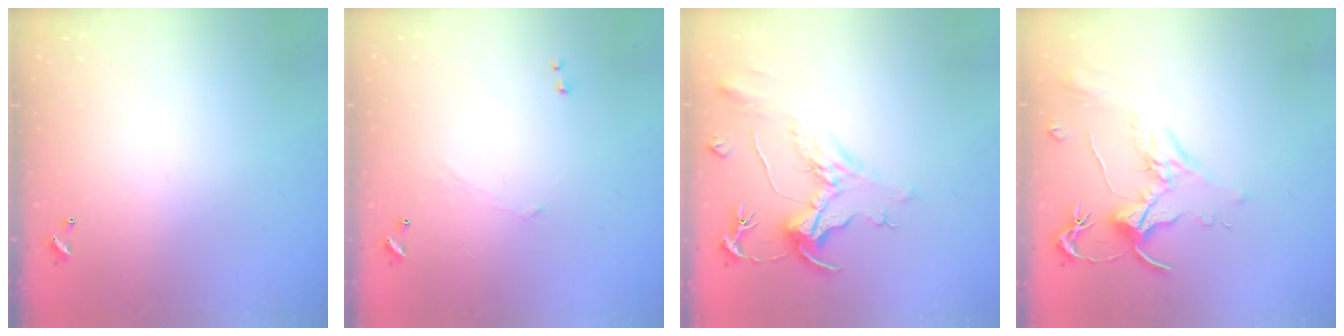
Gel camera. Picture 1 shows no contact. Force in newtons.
{"total": 0.0}
{"total": 2.2, "press": 1.8, "slide": 1.3}
{"total": 1.9, "press": 1.9, "slide": 0.6}